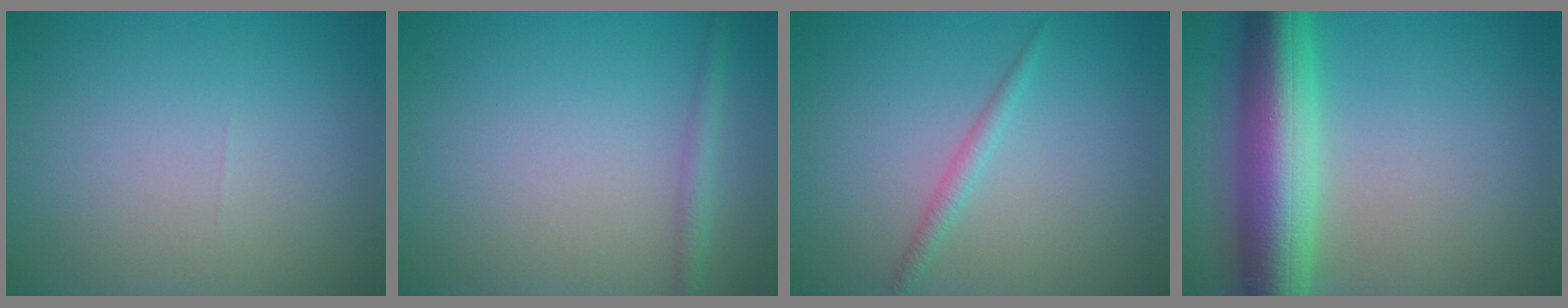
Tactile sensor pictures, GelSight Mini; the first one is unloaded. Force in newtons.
{"total": 1.5, "press": 1.5, "slide": 0.0}
{"total": 1.3, "press": 1.3, "slide": 0.0}
{"total": 9.3, "press": 9.3, "slide": 0.2}